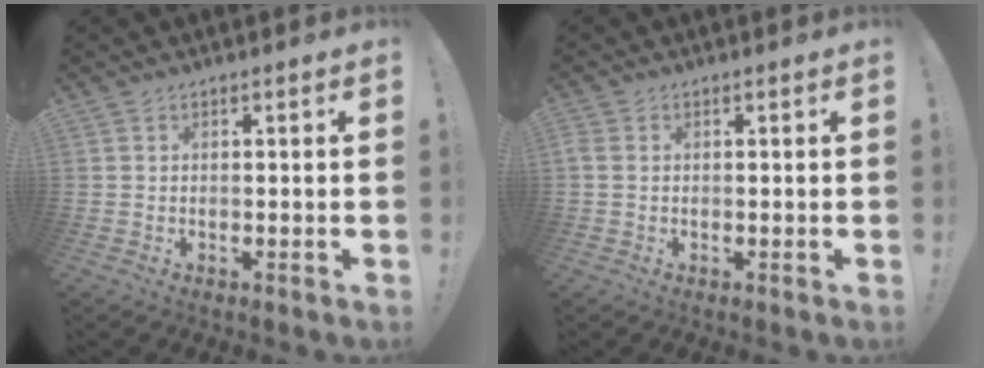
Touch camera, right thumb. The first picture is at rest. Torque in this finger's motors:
{"motor_torque": [0.07, -0.15, -0.38, 0.09, 0.12]}